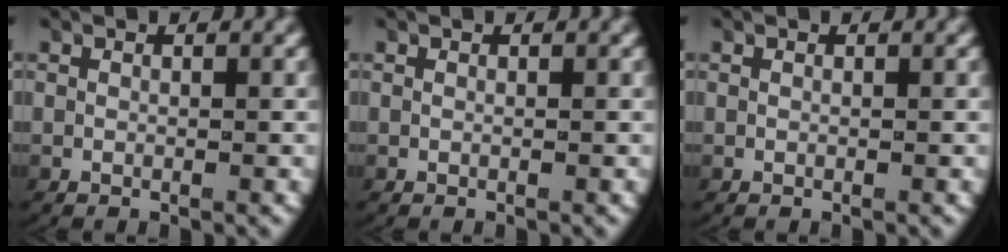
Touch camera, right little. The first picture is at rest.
{"total": 0.0}
{"total": 0.0}